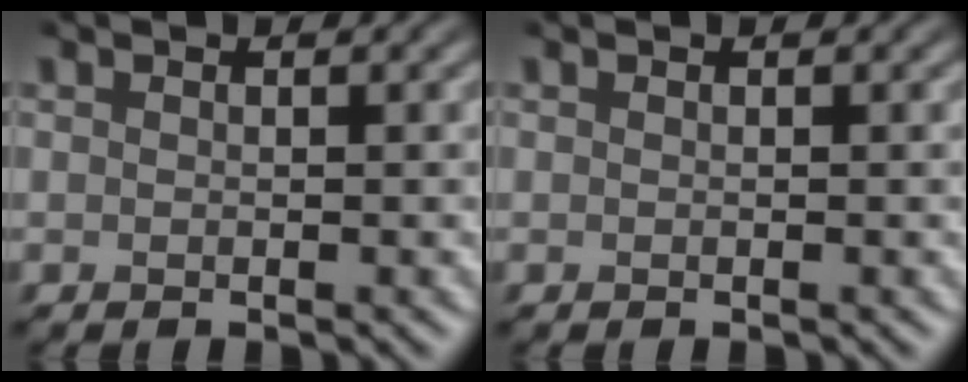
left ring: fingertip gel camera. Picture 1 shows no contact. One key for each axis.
{"total": 0.0}